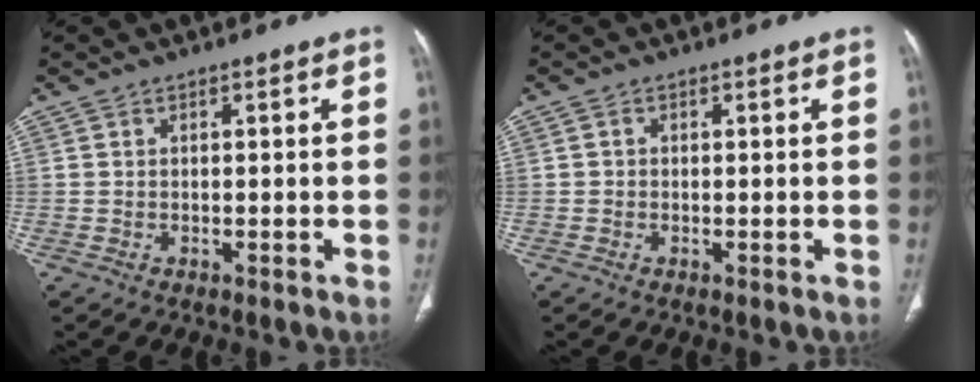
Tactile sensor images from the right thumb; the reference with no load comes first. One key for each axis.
{"total": 0.7, "fx": 0.0, "fy": 0.6, "fz": 0.2, "tx": 0.000, "ty": 0.002, "tz": -0.002}